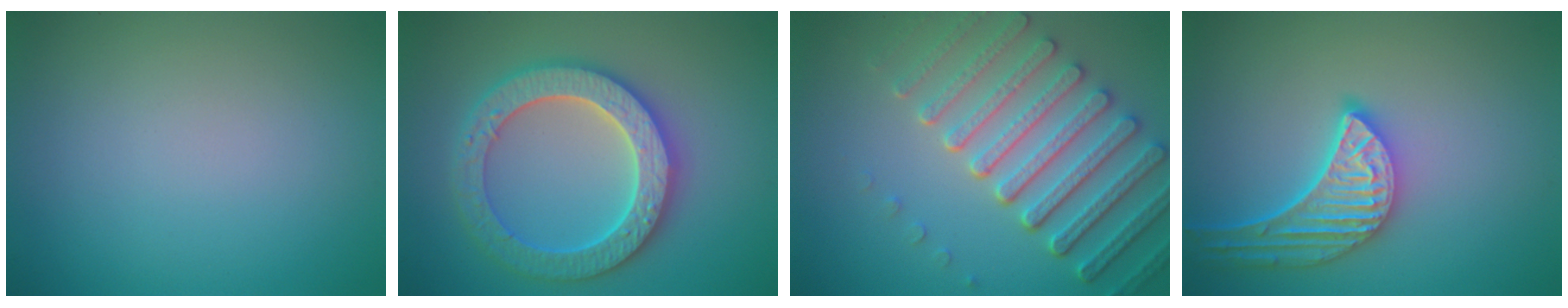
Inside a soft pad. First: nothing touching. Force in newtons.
{"total": 6.4, "press": 6.2, "slide": 1.3}
{"total": 6.8, "press": 5.4, "slide": 4.0}
{"total": 5.2, "press": 4.2, "slide": 3.0}